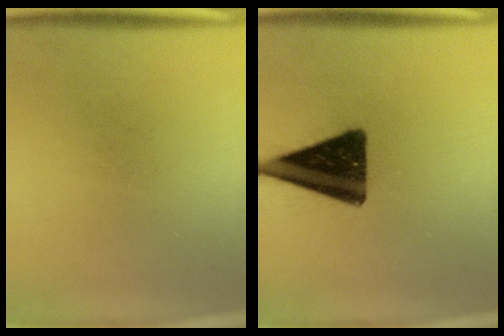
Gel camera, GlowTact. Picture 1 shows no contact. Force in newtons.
{"total": 16.4}